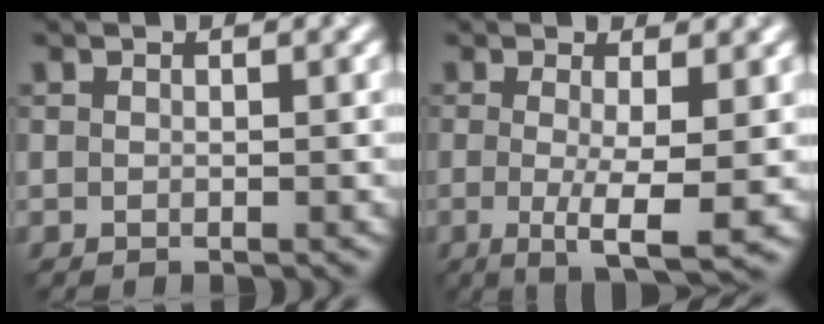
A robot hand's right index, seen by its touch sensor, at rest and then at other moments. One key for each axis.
{"total": 5.2, "fx": -1.2, "fy": 0.8, "fz": 5.0, "tx": -0.078, "ty": -0.007, "tz": -0.011}